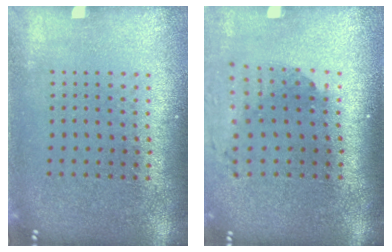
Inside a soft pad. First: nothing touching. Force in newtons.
{"total": 1.8, "press": 1.4, "slide": 1.1}